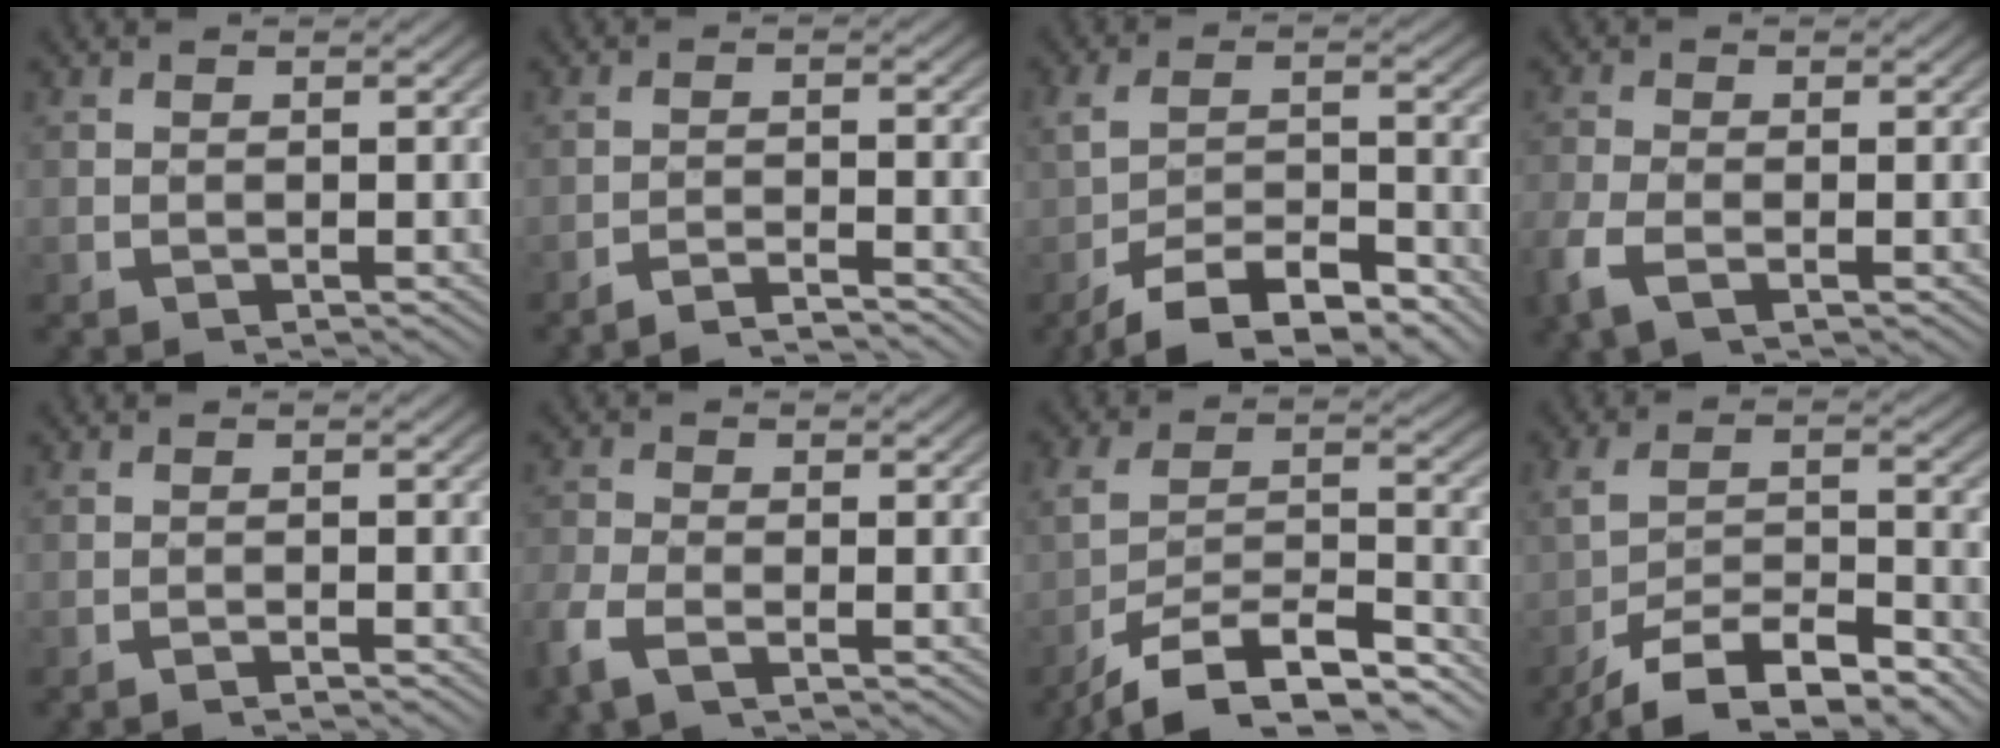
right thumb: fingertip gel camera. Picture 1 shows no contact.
{"total": 3.2, "force": [-3.0, 0.3, 0.9], "torque": [-0.010, -0.005, -0.056]}
{"total": 6.7, "force": [-4.4, 3.0, 4.2], "torque": [-0.076, -0.016, -0.065]}
{"total": 2.5, "force": [-1.1, 1.1, 2.0], "torque": [-0.060, -0.006, -0.019]}
{"total": 0.9, "force": [-0.9, -0.2, 0.2], "torque": [-0.002, 0.003, -0.021]}
{"total": 2.5, "force": [-1.4, 1.0, 1.8], "torque": [-0.053, -0.004, -0.027]}
{"total": 11.4, "force": [-7.0, 6.6, 6.1], "torque": [-0.119, -0.040, -0.098]}
{"total": 8.3, "force": [-4.8, 4.4, 5.2], "torque": [-0.101, -0.027, -0.066]}